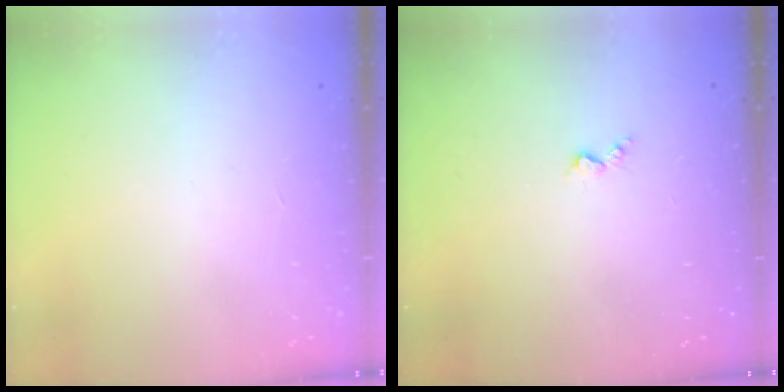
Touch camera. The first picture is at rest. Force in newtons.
{"total": 3.0, "press": 3.0, "slide": 0.5}